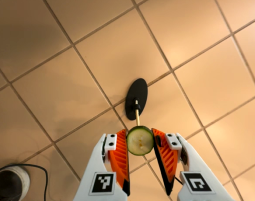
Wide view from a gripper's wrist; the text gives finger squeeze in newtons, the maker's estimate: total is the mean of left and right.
{"total": 7.9, "left": 7.6, "right": 8.3}